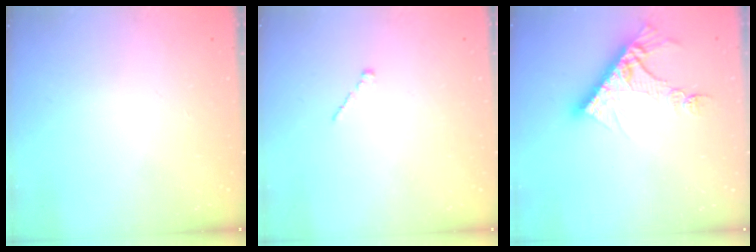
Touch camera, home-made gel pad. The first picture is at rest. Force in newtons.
{"total": 1.0, "press": 0.8, "slide": 0.5}
{"total": 11.6, "press": 11.5, "slide": 1.1}